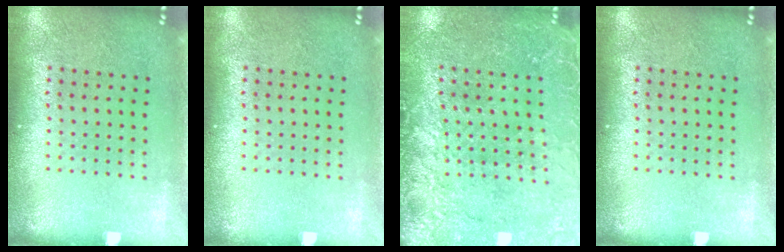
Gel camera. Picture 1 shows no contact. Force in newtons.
{"total": 0.0}
{"total": 2.7, "press": 2.7, "slide": 0.5}
{"total": 0.0}